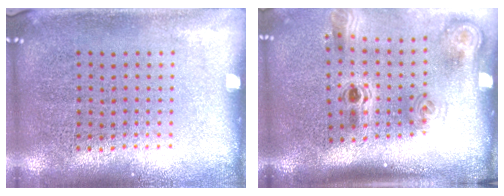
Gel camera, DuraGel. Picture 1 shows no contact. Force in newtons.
{"total": 2.2, "press": 1.4, "slide": 1.7}